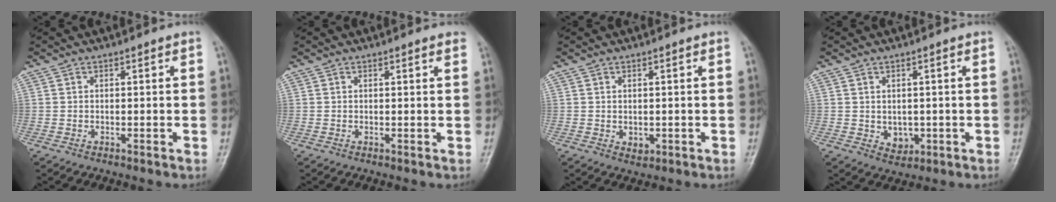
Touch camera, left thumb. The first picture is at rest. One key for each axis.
{"total": 1.4, "fx": 1.0, "fy": 0.3, "fz": 1.0, "tx": -0.009, "ty": 0.000, "tz": 0.009}
{"total": 1.9, "fx": 0.0, "fy": 1.4, "fz": 1.3, "tx": -0.014, "ty": -0.003, "tz": 0.005}
{"total": 3.2, "fx": -0.2, "fy": 2.6, "fz": 1.9, "tx": -0.016, "ty": -0.003, "tz": 0.006}